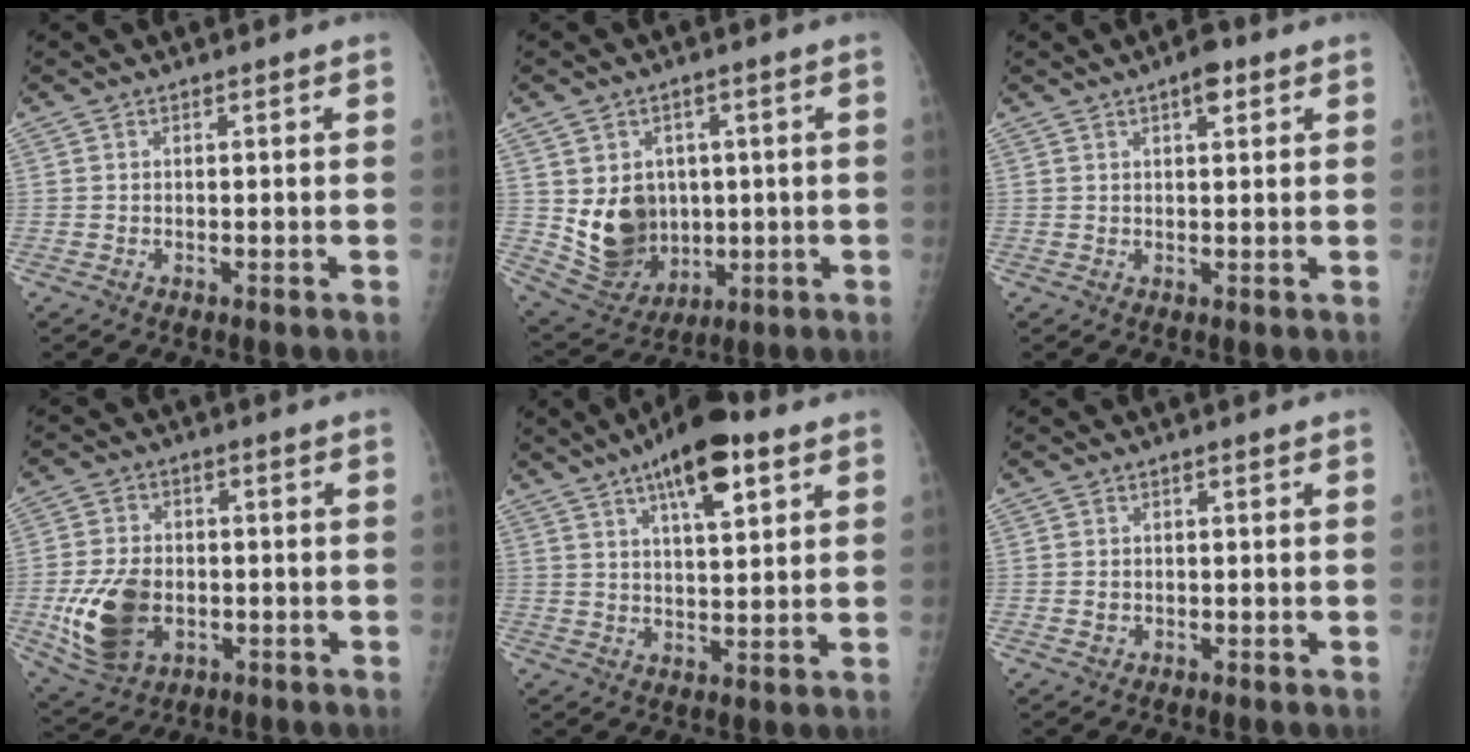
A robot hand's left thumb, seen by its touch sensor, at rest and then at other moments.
{"total": 12.3, "force": [0.6, 10.1, 7.0], "torque": [-0.080, -0.015, 0.039]}
{"total": 3.5, "force": [2.0, 1.3, 2.6], "torque": [-0.031, -0.005, 0.025]}
{"total": 12.8, "force": [-2.7, 8.7, 9.0], "torque": [-0.161, 0.002, -0.037]}
{"total": 12.6, "force": [6.8, 4.1, 9.8], "torque": [-0.137, -0.016, 0.106]}
{"total": 1.3, "force": [-0.2, 1.1, 0.7], "torque": [-0.010, 0.003, -0.001]}